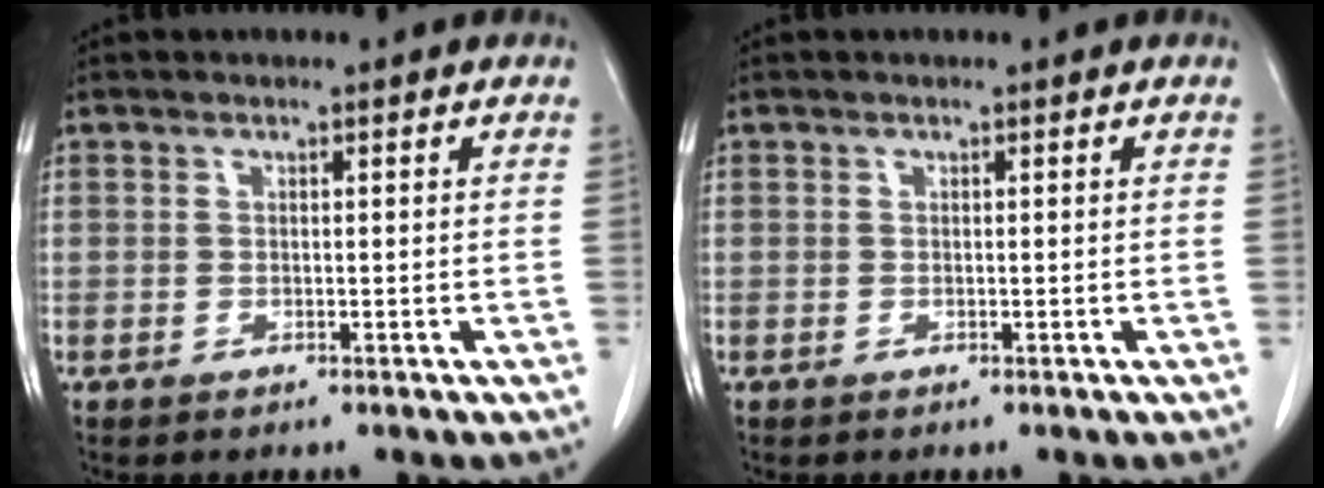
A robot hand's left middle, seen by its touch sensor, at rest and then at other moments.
{"total": 0.0}